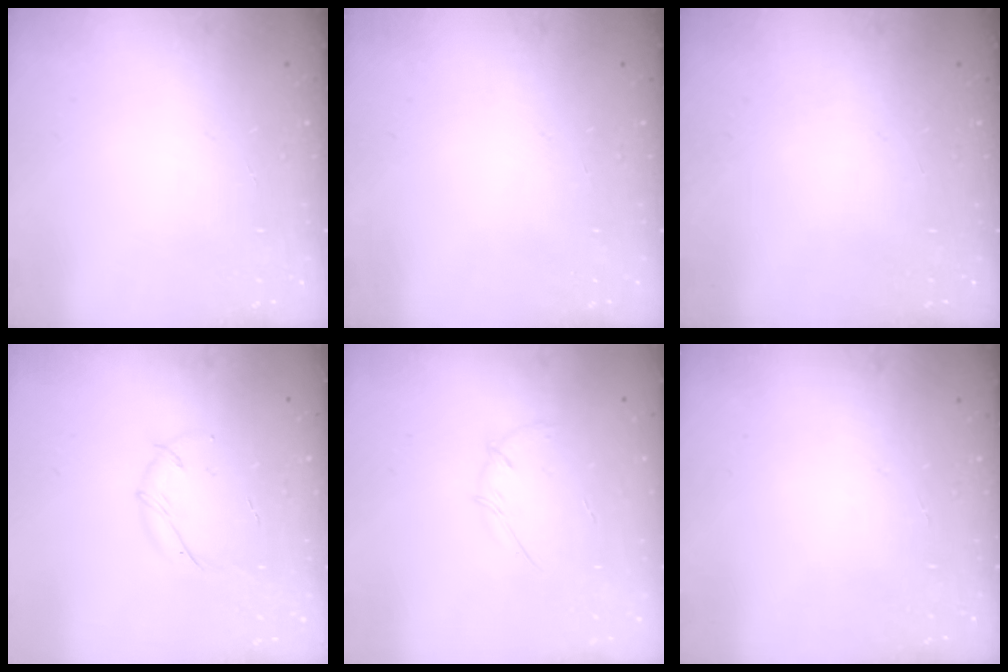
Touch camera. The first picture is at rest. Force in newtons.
{"total": 0.0}
{"total": 0.0}
{"total": 6.1, "press": 6.0, "slide": 1.1}
{"total": 3.6, "press": 3.5, "slide": 0.9}
{"total": 0.0}